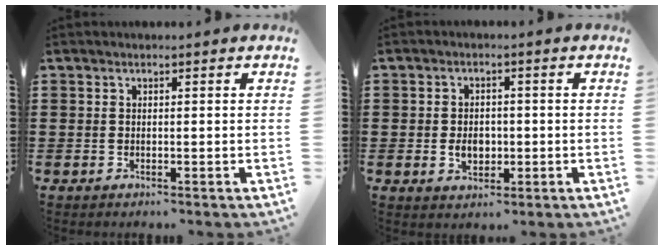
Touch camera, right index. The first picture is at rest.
{"total": 3.5, "force": [-0.5, 2.6, 2.2], "torque": [-0.040, 0.002, -0.013]}